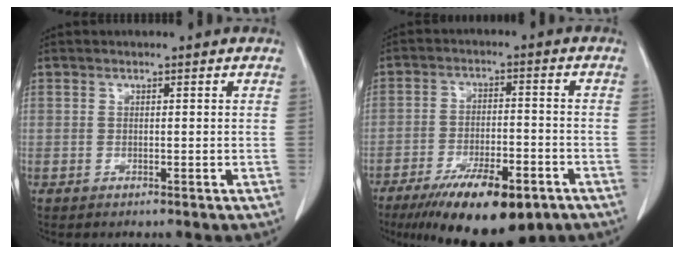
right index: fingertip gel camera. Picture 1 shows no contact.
{"total": 14.6, "force": [-9.5, 4.3, 10.2], "torque": [-0.158, -0.017, -0.147]}